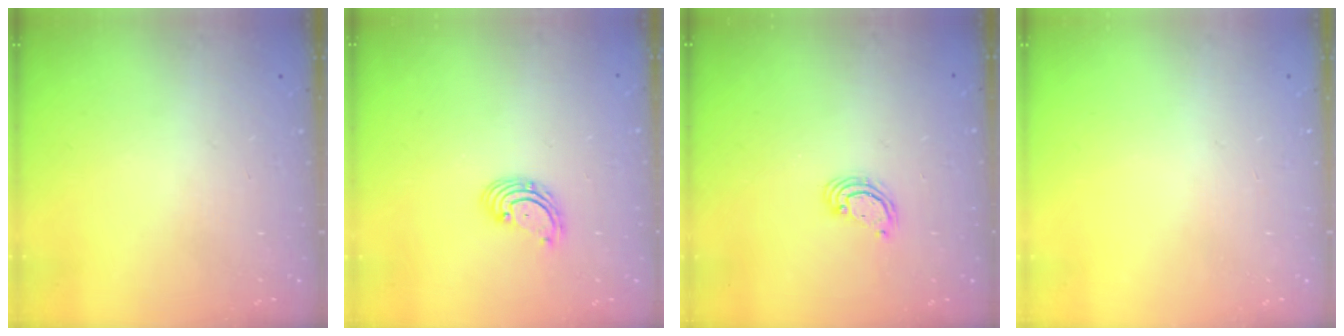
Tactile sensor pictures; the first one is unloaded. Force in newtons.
{"total": 2.7, "press": 2.7, "slide": 0.1}
{"total": 2.5, "press": 2.5, "slide": 0.2}
{"total": 0.0}